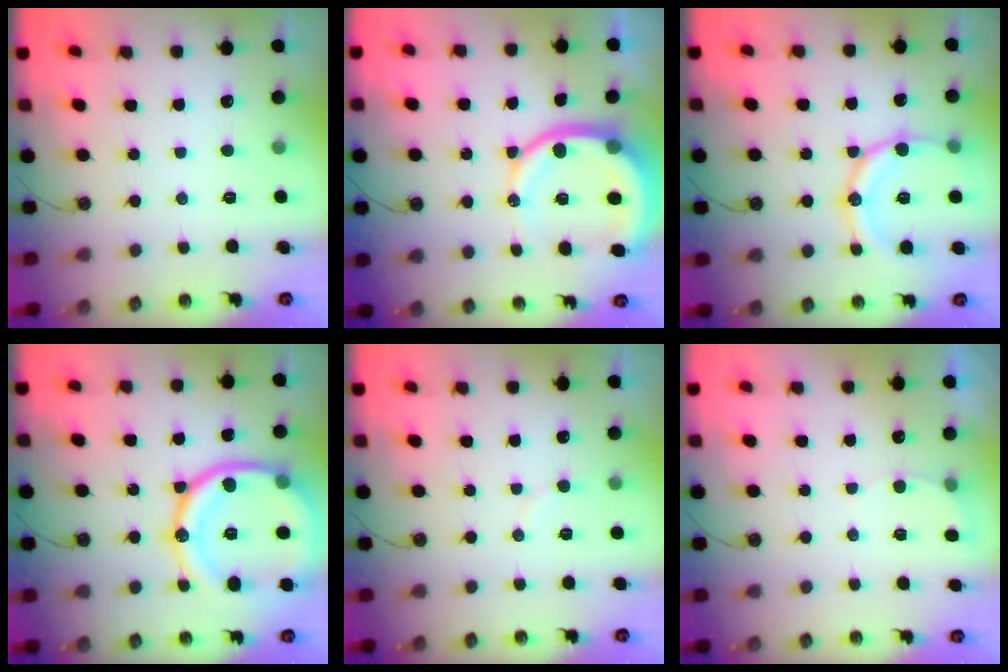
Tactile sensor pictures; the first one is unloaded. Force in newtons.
{"total": 13.6, "press": 13.5, "slide": 1.6}
{"total": 16.2, "press": 15.9, "slide": 3.2}
{"total": 24.2, "press": 24.0, "slide": 2.7}
{"total": 4.4, "press": 4.4, "slide": 0.3}
{"total": 4.0, "press": 3.9, "slide": 0.9}